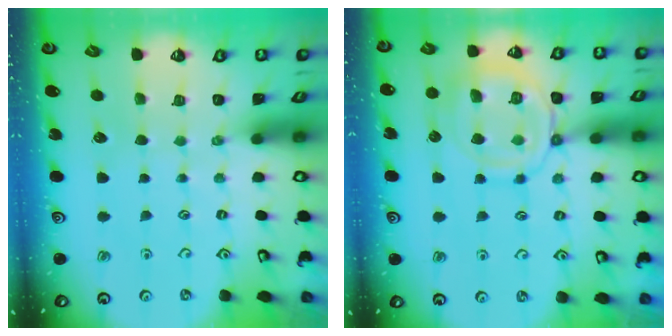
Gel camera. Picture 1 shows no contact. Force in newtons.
{"total": 12.9, "press": 12.8, "slide": 1.3}